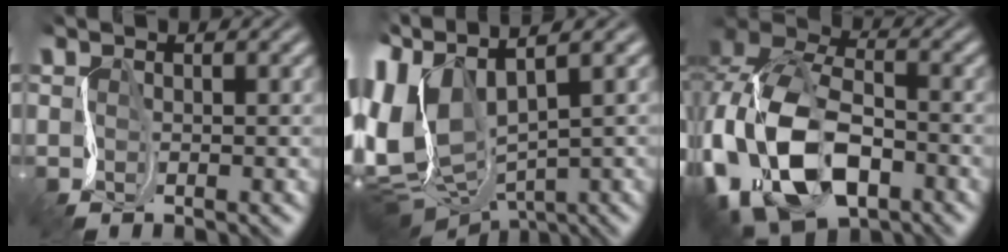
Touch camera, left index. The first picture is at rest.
{"total": 10.6, "force": [2.4, 6.6, 8.0], "torque": [-0.215, 0.004, 0.056]}
{"total": 12.1, "force": [-4.8, 8.0, 7.7], "torque": [-0.186, -0.014, -0.094]}